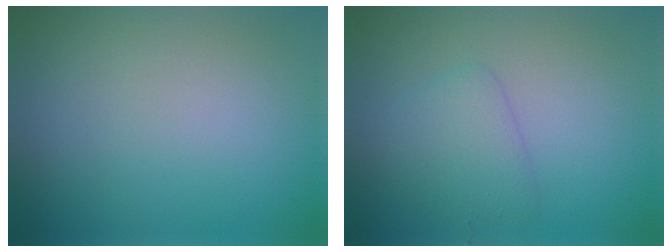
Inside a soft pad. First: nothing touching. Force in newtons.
{"total": 2.6, "press": 2.6, "slide": 0.1}